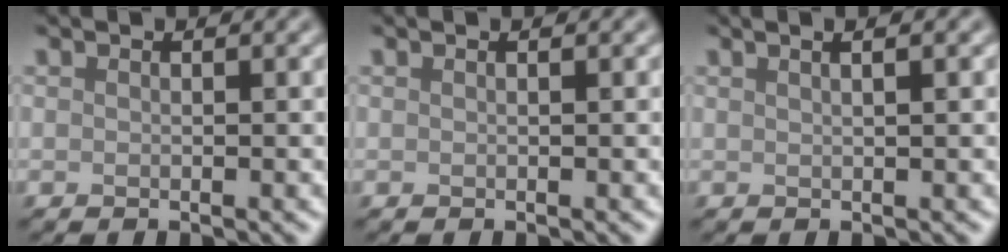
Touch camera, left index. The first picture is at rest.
{"total": 0.0}
{"total": 3.4, "force": [1.7, 1.6, 2.5], "torque": [-0.009, 0.020, -0.007]}